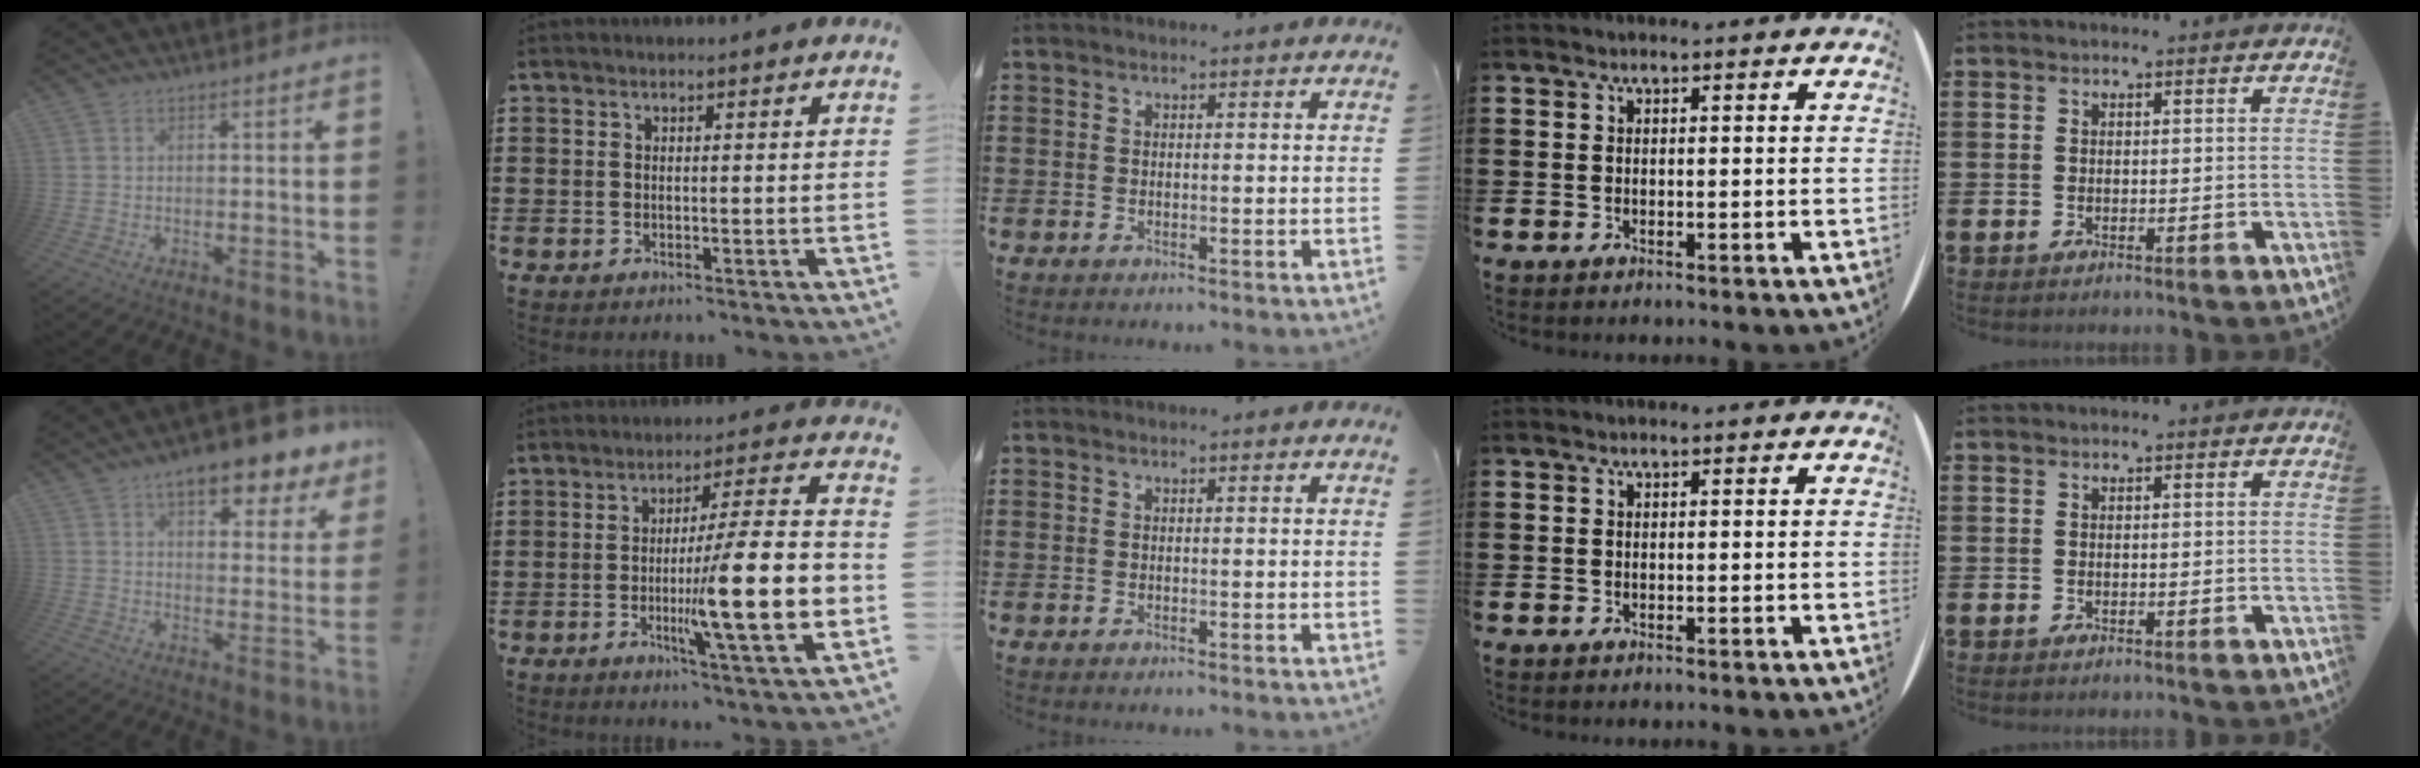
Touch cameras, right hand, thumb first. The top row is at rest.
{"thumb": {"total": 10.6, "force": [7.3, 3.3, 6.9], "torque": [-0.095, -0.047, 0.121]}, "index": {"total": 15.6, "force": [-3.6, 1.6, 15.1], "torque": [-0.231, -0.017, -0.065]}}